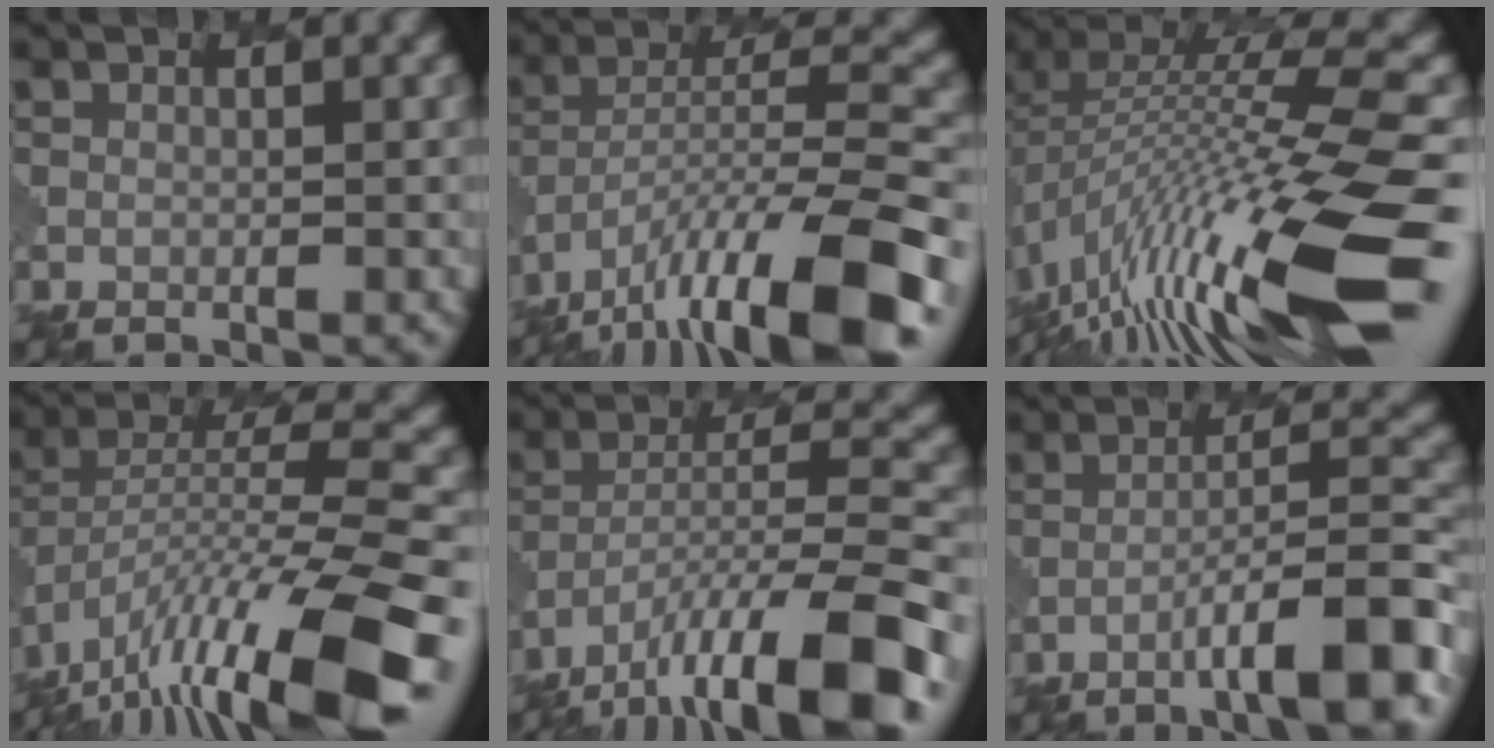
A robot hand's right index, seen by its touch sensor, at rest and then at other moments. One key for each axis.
{"total": 14.3, "fx": -9.4, "fy": 3.9, "fz": 10.0, "tx": -0.182, "ty": 0.003, "tz": -0.158}
{"total": 15.3, "fx": -5.2, "fy": 3.1, "fz": 14.1, "tx": -0.251, "ty": 0.030, "tz": -0.095}
{"total": 13.9, "fx": -8.0, "fy": 3.9, "fz": 10.7, "tx": -0.192, "ty": 0.009, "tz": -0.131}
{"total": 13.0, "fx": -8.8, "fy": 3.2, "fz": 9.1, "tx": -0.153, "ty": 0.003, "tz": -0.148}
{"total": 8.8, "fx": -5.1, "fy": 1.4, "fz": 7.1, "tx": -0.104, "ty": 0.016, "tz": -0.079}